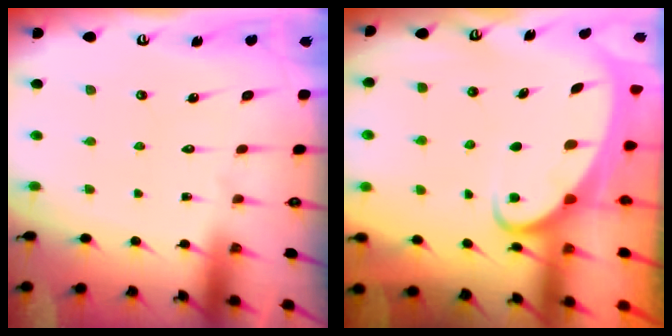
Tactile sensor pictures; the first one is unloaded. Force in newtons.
{"total": 3.5, "press": 3.5, "slide": 0.4}